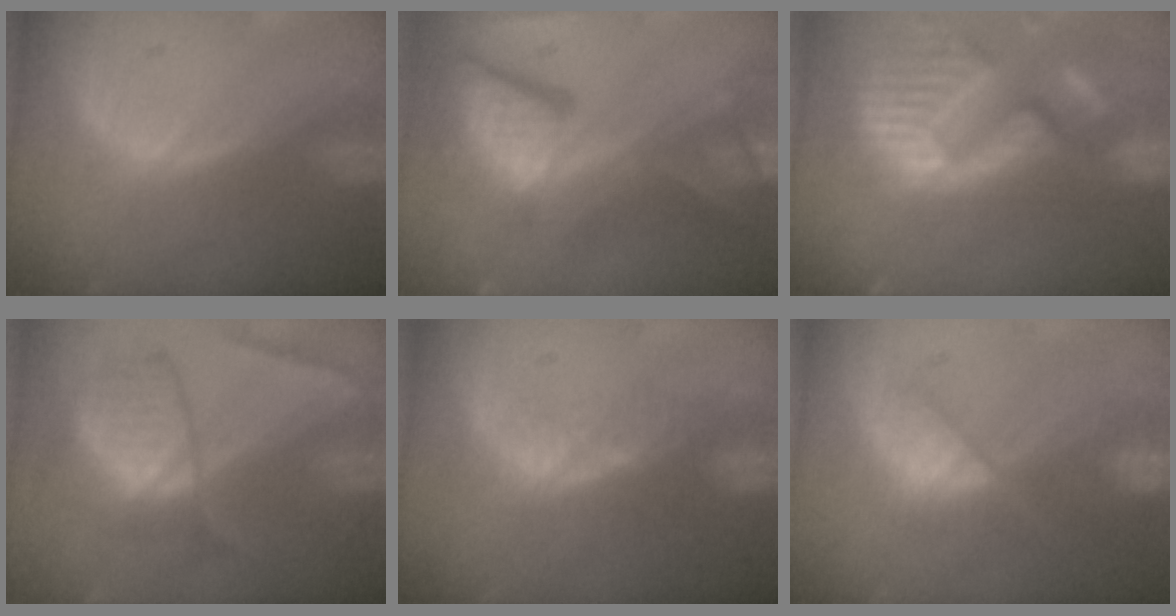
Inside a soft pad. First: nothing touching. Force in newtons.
{"total": 13.3, "press": 11.0, "slide": 7.6}
{"total": 14.7, "press": 12.3, "slide": 8.2}
{"total": 7.5, "press": 7.5, "slide": 0.3}
{"total": 4.9, "press": 4.3, "slide": 2.2}
{"total": 8.3, "press": 7.4, "slide": 3.8}